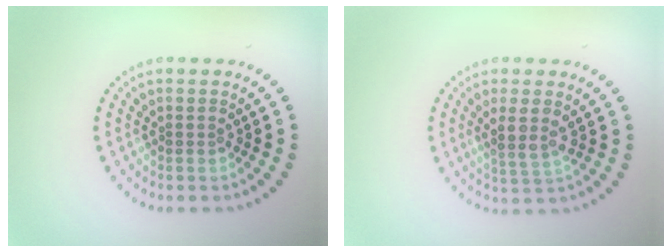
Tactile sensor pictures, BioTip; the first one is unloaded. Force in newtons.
{"total": 2.5, "press": 2.2, "slide": 1.2}